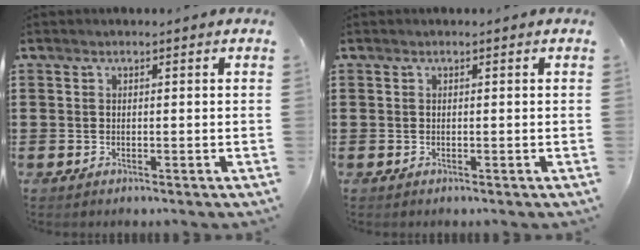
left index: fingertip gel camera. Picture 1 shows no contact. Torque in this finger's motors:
{"motor_torque": [0.00, 0.00, 0.00, 0.00]}